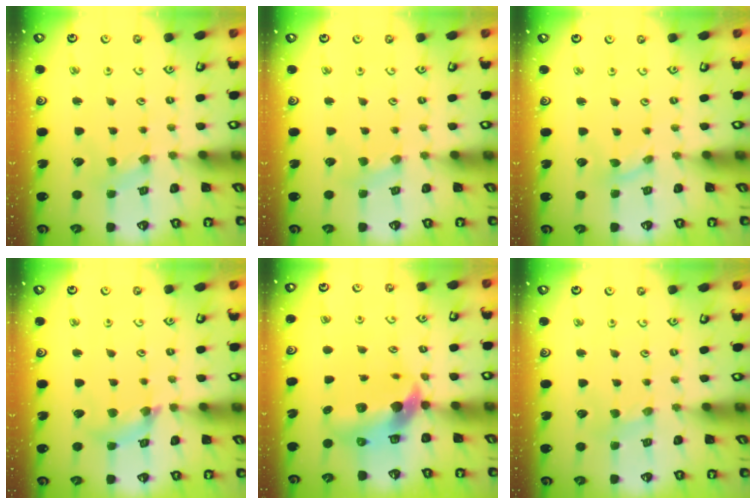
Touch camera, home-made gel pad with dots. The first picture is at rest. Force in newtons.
{"total": 2.2, "press": 2.2, "slide": 0.4}
{"total": 0.0}
{"total": 7.7, "press": 7.7, "slide": 0.9}
{"total": 9.0, "press": 9.0, "slide": 1.3}
{"total": 1.0, "press": 0.9, "slide": 0.3}